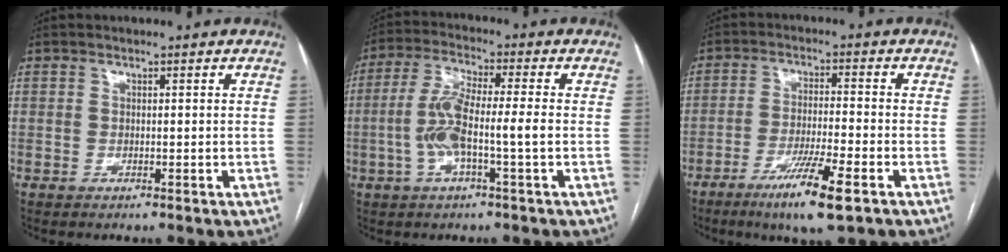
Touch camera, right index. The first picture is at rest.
{"total": 8.2, "force": [-1.6, 0.5, 8.1], "torque": [-0.169, 0.014, -0.034]}
{"total": 9.4, "force": [-5.4, 0.3, 7.8], "torque": [-0.142, -0.022, -0.090]}